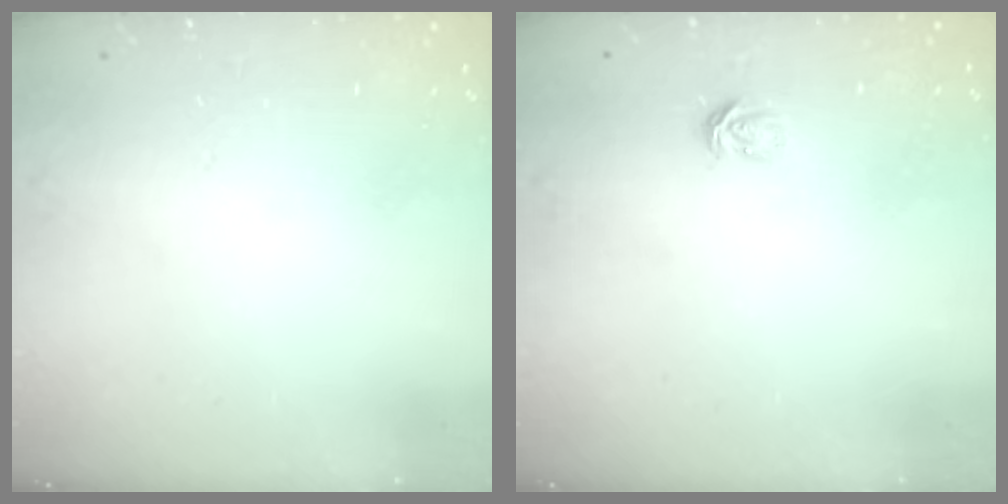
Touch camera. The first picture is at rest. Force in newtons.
{"total": 3.5, "press": 3.5, "slide": 0.5}